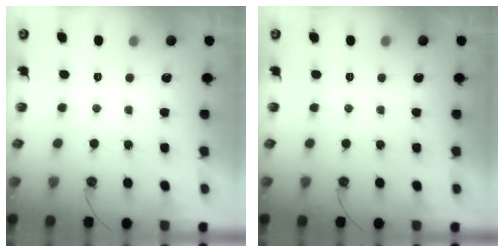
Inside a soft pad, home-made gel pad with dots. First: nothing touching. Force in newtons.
{"total": 0.0}